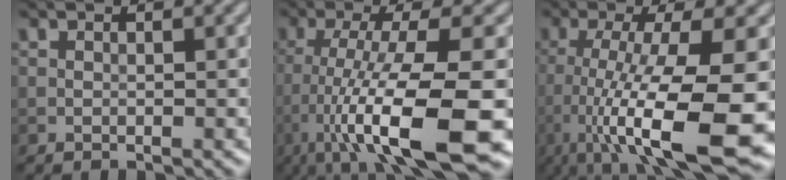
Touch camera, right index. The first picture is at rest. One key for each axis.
{"total": 12.9, "fx": -5.5, "fy": 2.8, "fz": 11.3, "tx": -0.191, "ty": -0.010, "tz": -0.089}
{"total": 13.6, "fx": -4.7, "fy": 3.7, "fz": 12.2, "tx": -0.200, "ty": -0.018, "tz": -0.074}